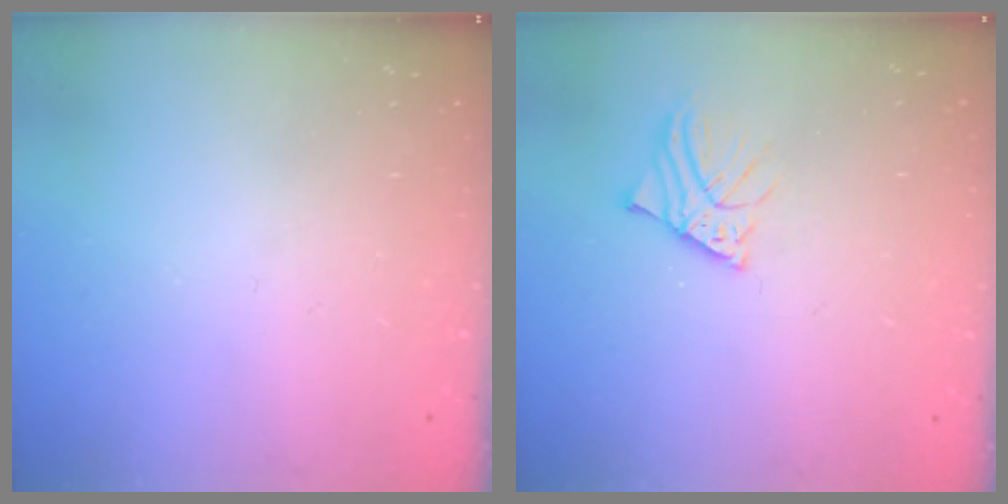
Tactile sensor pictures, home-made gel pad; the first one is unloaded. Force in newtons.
{"total": 3.7, "press": 3.7, "slide": 0.4}